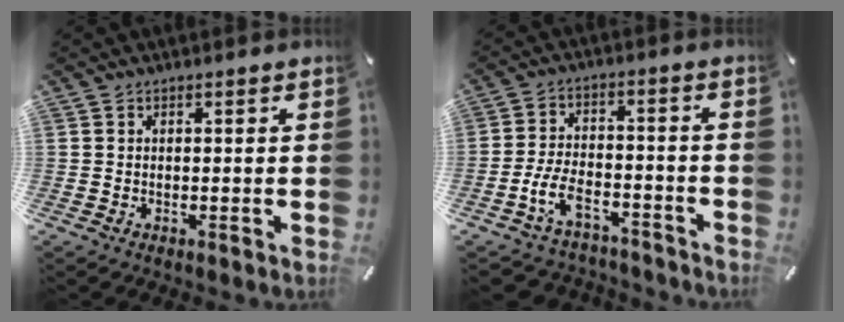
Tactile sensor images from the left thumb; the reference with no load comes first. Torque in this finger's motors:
{"motor_torque": [0.03, 2.05, 0.58, 0.72, 0.07]}